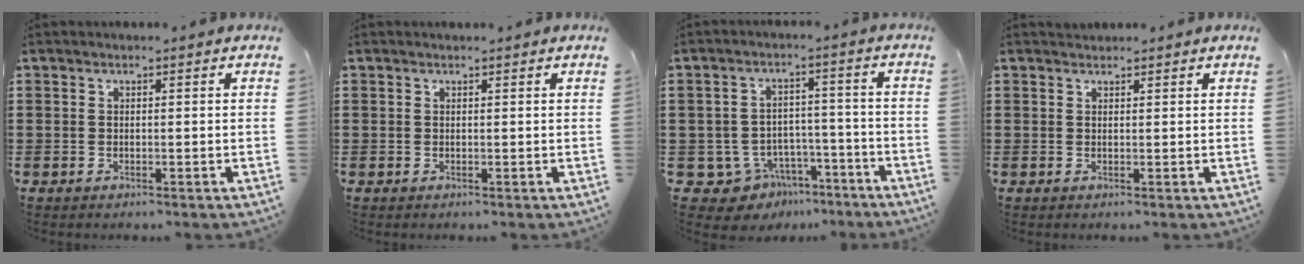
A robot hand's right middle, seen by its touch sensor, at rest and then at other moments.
{"total": 0.0}
{"total": 6.2, "force": [-4.7, 3.7, 1.3], "torque": [-0.042, 0.022, -0.092]}
{"total": 1.0, "force": [0.9, 0.4, -0.1], "torque": [0.008, -0.001, 0.015]}